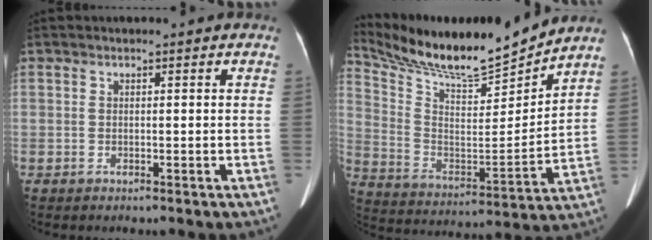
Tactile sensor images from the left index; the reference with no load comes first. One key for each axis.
{"total": 18.3, "fx": 16.9, "fy": 0.6, "fz": 7.0, "tx": -0.146, "ty": -0.022, "tz": 0.291}